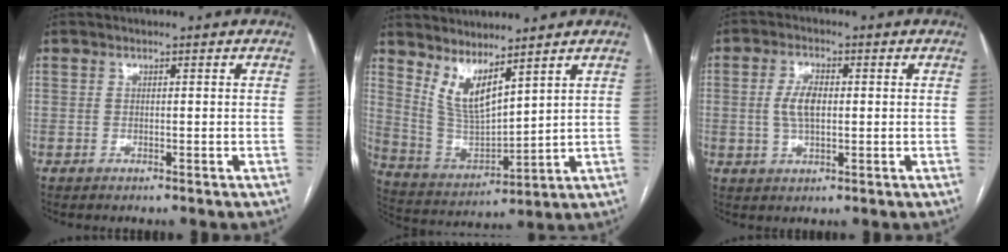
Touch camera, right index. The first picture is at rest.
{"total": 8.2, "force": [5.7, 1.8, 5.6], "torque": [-0.121, -0.017, 0.134]}
{"total": 5.1, "force": [0.3, 2.2, 4.6], "torque": [-0.097, 0.009, 0.008]}